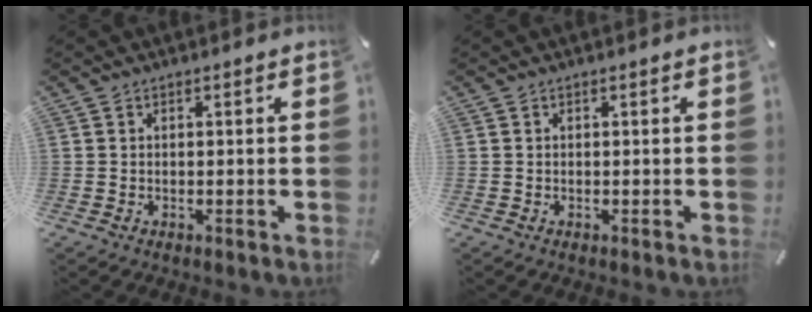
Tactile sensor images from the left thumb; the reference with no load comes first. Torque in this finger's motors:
{"motor_torque": [-0.01, 0.00, -0.02, 0.02, 0.00]}